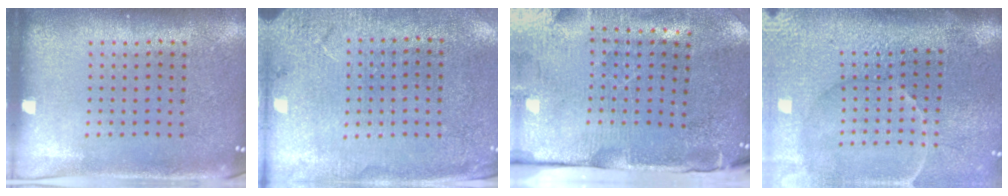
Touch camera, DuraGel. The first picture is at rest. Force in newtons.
{"total": 2.6, "press": 2.5, "slide": 0.7}
{"total": 4.6, "press": 3.7, "slide": 2.7}
{"total": 4.5, "press": 3.9, "slide": 2.3}